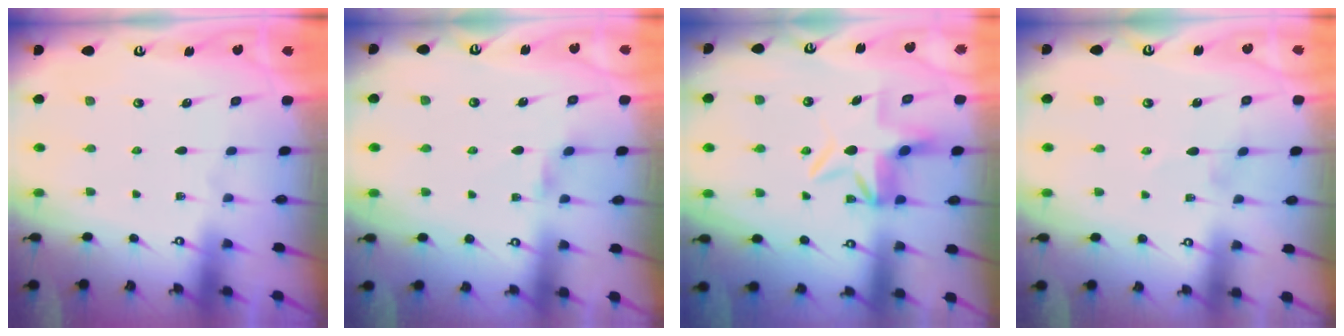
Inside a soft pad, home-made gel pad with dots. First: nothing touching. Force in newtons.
{"total": 1.7, "press": 1.7, "slide": 0.4}
{"total": 6.7, "press": 6.3, "slide": 2.0}
{"total": 0.5, "press": 0.5, "slide": 0.1}